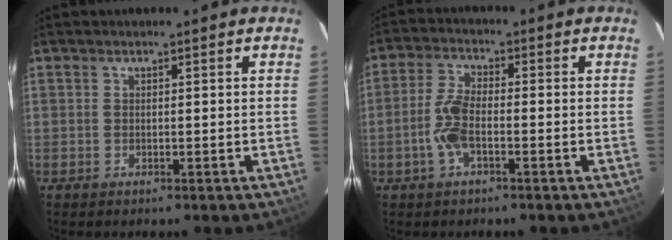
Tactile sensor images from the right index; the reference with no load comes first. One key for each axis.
{"total": 5.9, "fx": -2.0, "fy": 2.2, "fz": 5.1, "tx": -0.116, "ty": 0.006, "tz": -0.043}